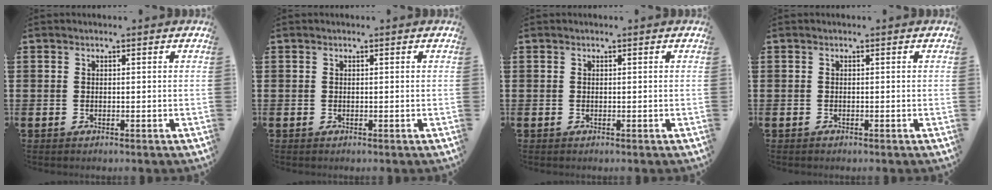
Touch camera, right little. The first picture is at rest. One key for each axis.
{"total": 0.0}
{"total": 0.0}
{"total": 0.0}